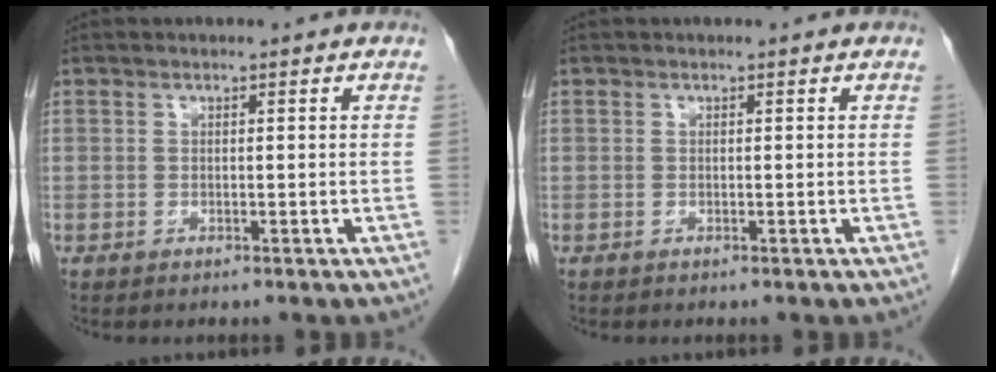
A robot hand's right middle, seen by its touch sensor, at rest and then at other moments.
{"total": 0.0}